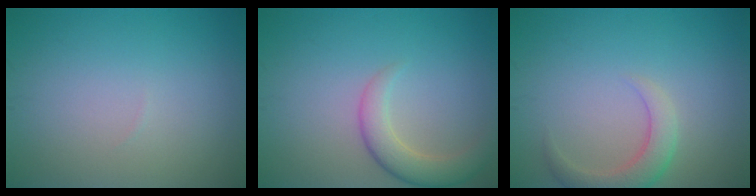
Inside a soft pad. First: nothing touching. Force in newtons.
{"total": 3.4, "press": 3.4, "slide": 0.3}
{"total": 3.0, "press": 3.0, "slide": 0.3}